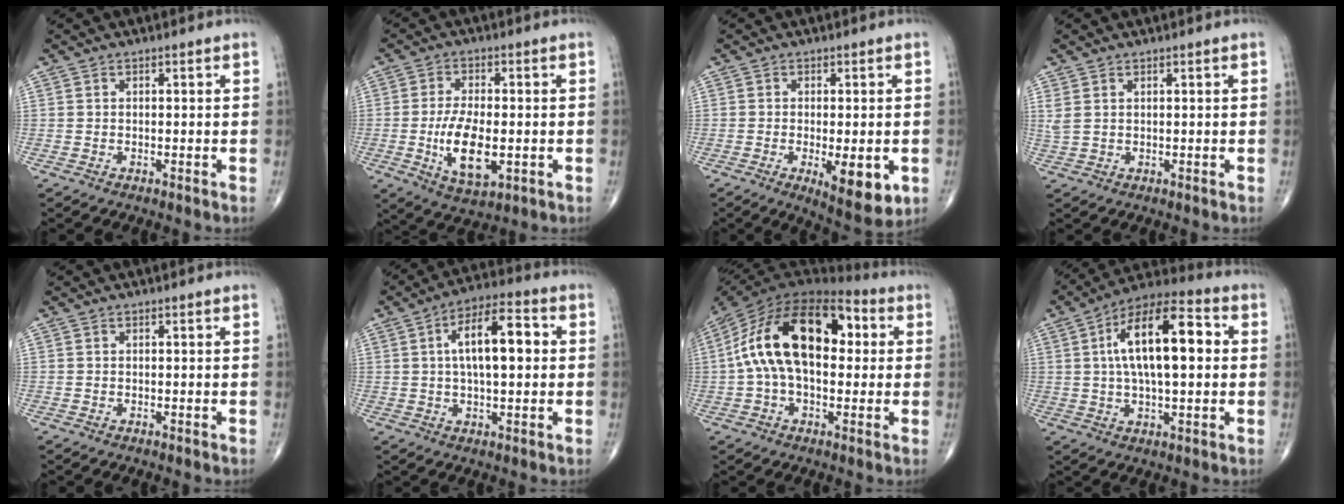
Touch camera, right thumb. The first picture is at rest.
{"total": 10.6, "force": [-2.0, 4.9, 9.2], "torque": [-0.160, -0.006, -0.030]}
{"total": 9.5, "force": [-2.7, 3.4, 8.4], "torque": [-0.106, -0.016, -0.034]}
{"total": 2.0, "force": [0.9, 0.9, 1.5], "torque": [-0.047, 0.008, 0.029]}
{"total": 0.0}
{"total": 12.4, "force": [1.8, 5.1, 11.1], "torque": [-0.175, 0.022, 0.022]}
{"total": 21.2, "force": [2.7, 11.9, 17.4], "torque": [-0.298, 0.043, 0.032]}
{"total": 17.5, "force": [2.5, 7.2, 15.7], "torque": [-0.256, 0.027, 0.035]}